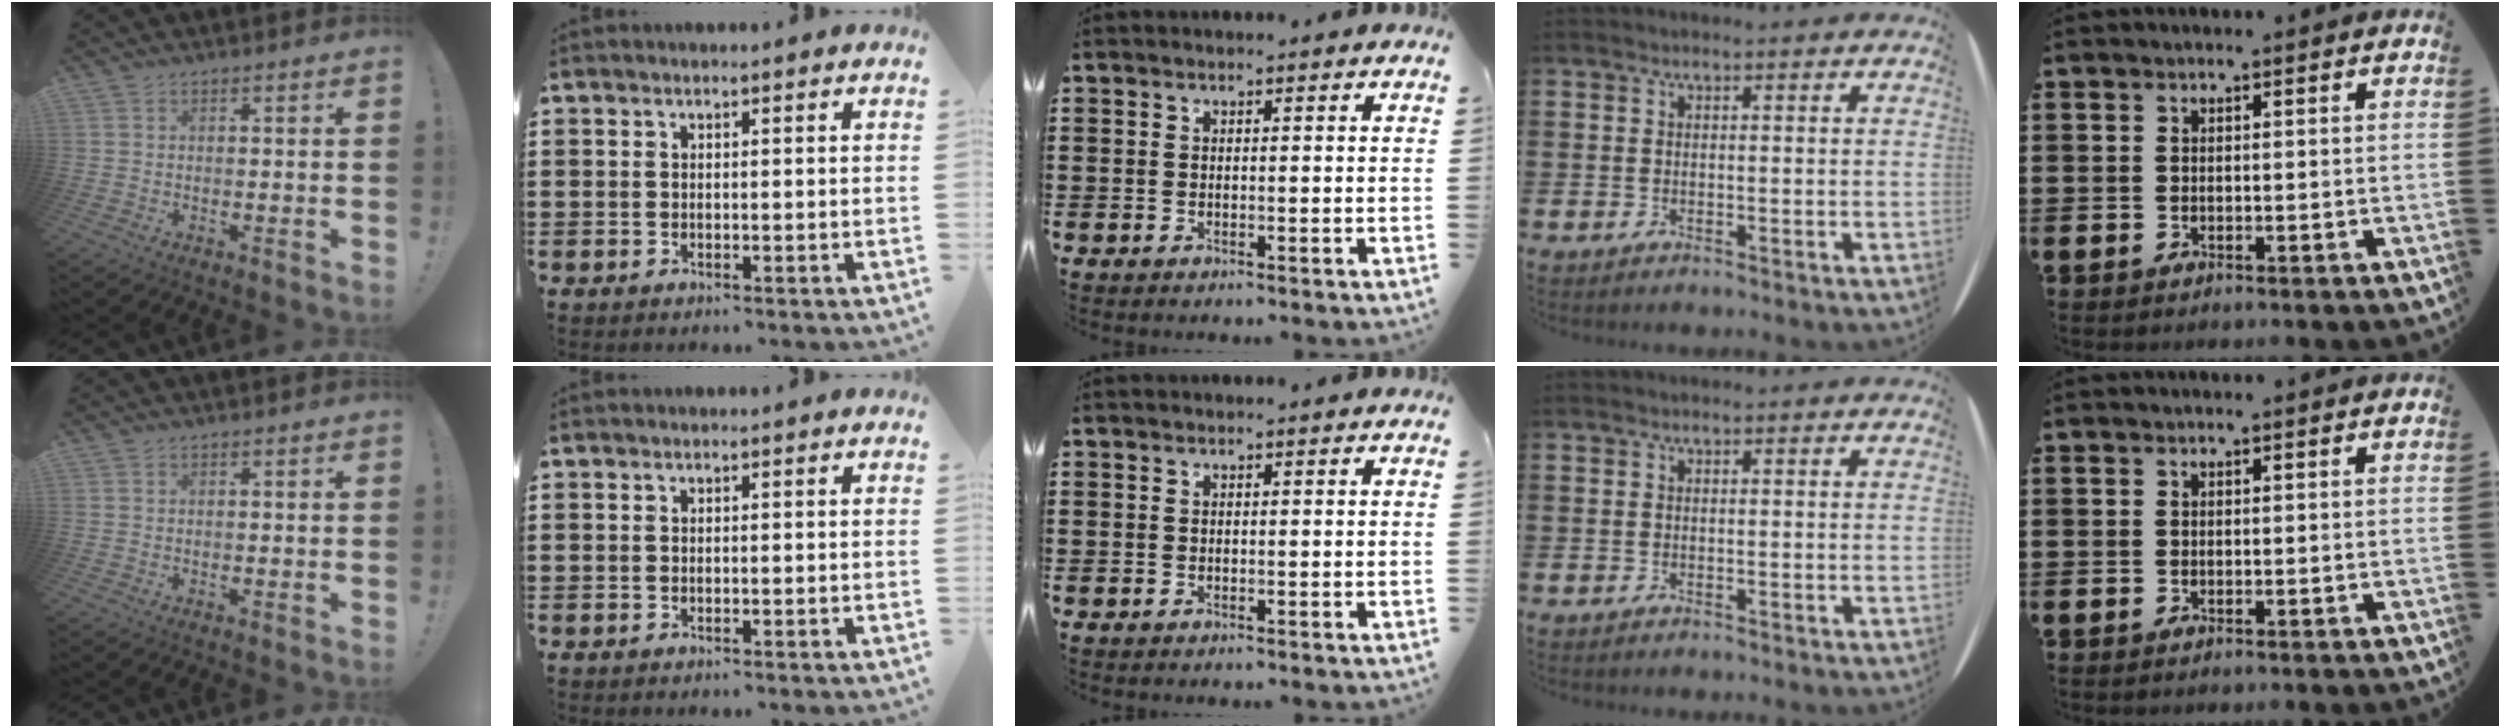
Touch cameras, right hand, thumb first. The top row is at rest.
{}